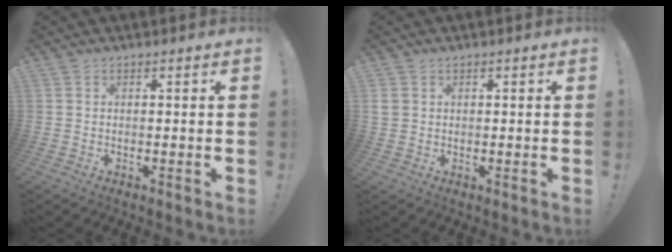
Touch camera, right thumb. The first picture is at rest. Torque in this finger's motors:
{"motor_torque": [0.21, -0.19, 0.26, 0.01, 0.00]}